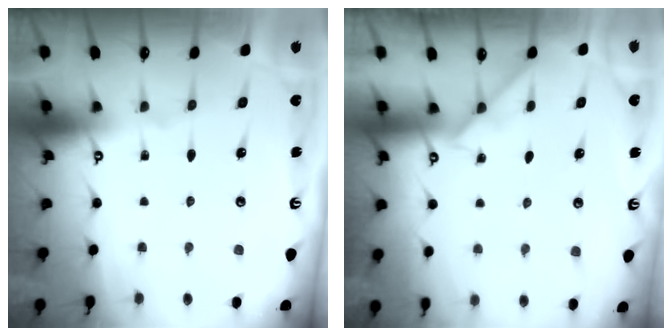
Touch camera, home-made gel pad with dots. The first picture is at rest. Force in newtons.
{"total": 2.4, "press": 2.3, "slide": 0.4}